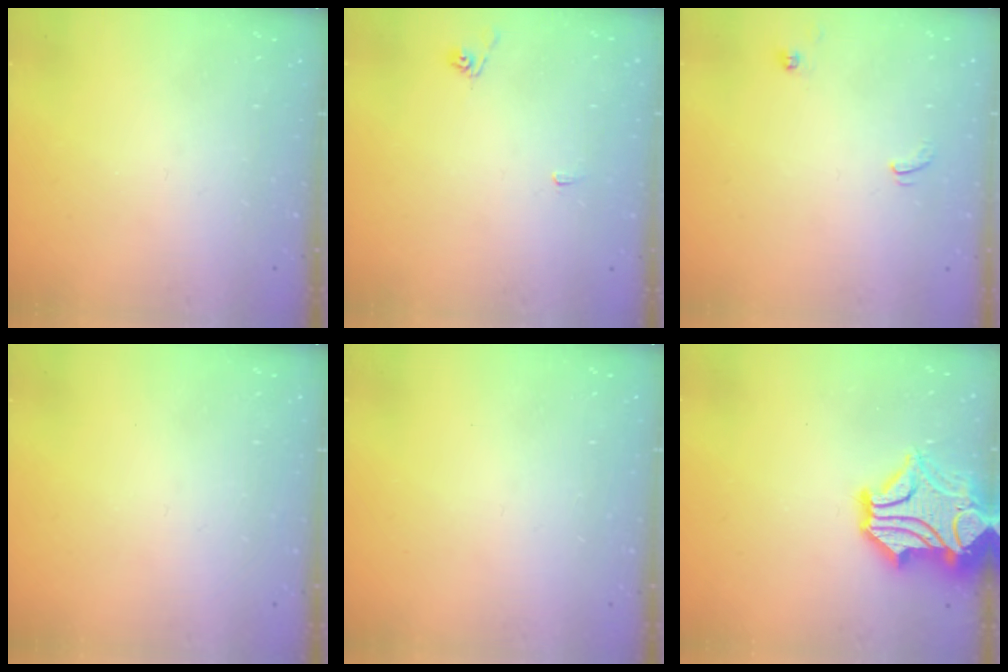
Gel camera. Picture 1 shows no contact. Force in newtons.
{"total": 2.7, "press": 2.7, "slide": 0.2}
{"total": 0.0}
{"total": 0.0}
{"total": 0.0}
{"total": 5.3, "press": 5.0, "slide": 1.7}